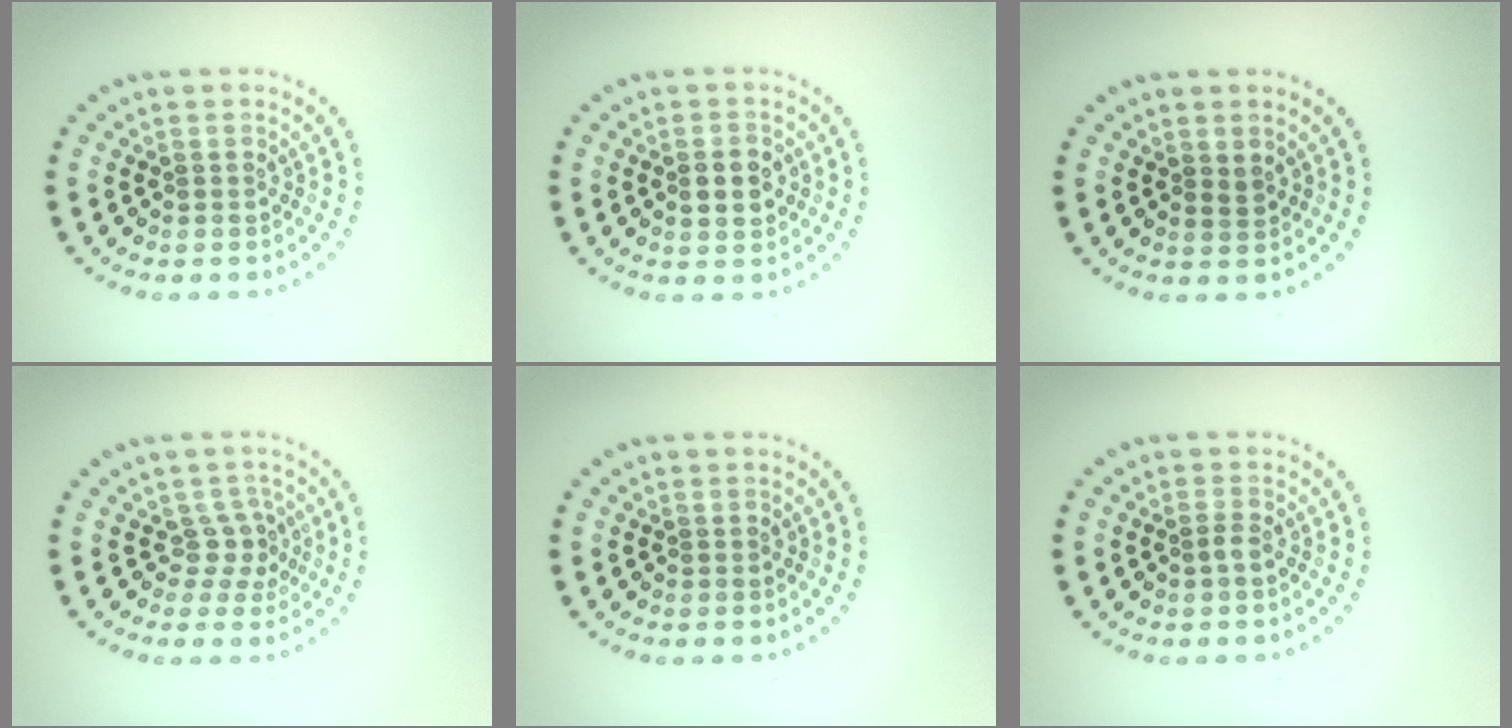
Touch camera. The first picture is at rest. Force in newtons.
{"total": 2.6, "press": 2.6, "slide": 0.1}
{"total": 0.9, "press": 0.7, "slide": 0.5}
{"total": 2.0, "press": 1.3, "slide": 1.6}
{"total": 0.0}
{"total": 0.9, "press": 0.7, "slide": 0.5}